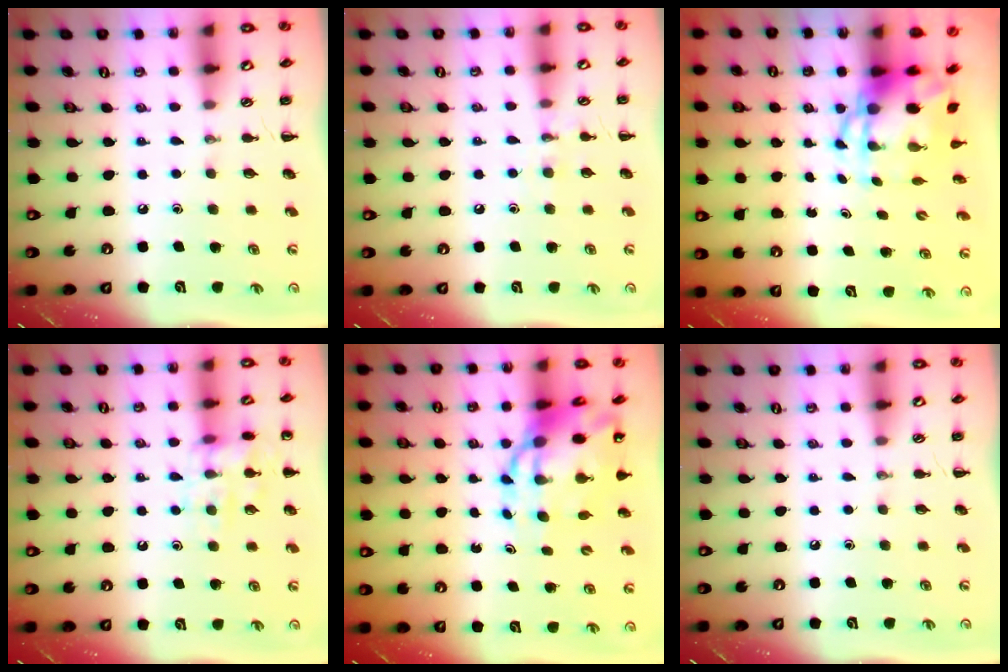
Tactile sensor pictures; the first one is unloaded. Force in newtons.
{"total": 7.0, "press": 6.8, "slide": 1.5}
{"total": 5.7, "press": 5.5, "slide": 1.4}
{"total": 12.3, "press": 12.3, "slide": 0.9}
{"total": 11.4, "press": 10.9, "slide": 3.2}
{"total": 0.0}